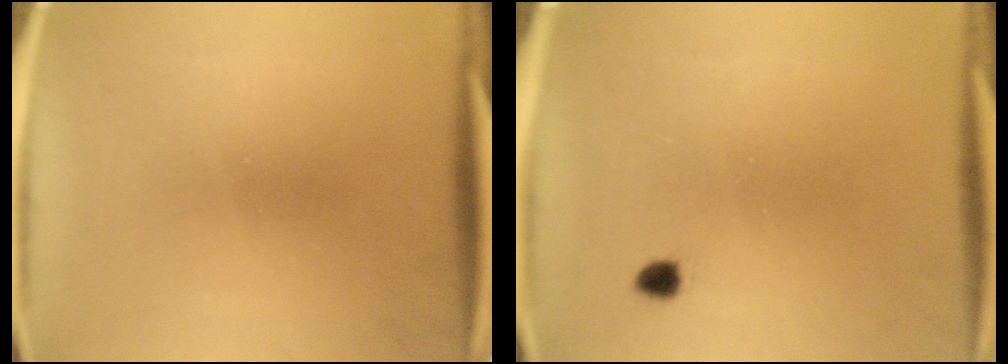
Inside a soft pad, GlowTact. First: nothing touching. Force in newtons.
{"total": 1.3}